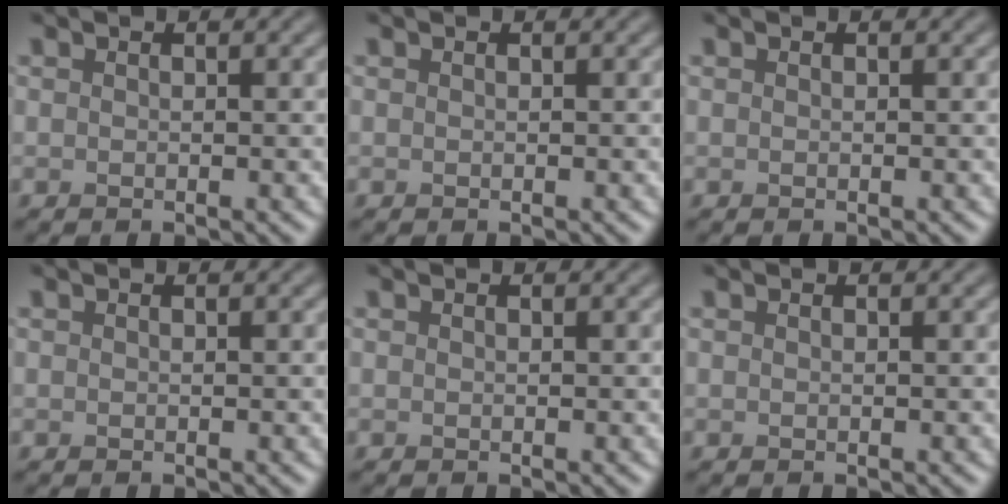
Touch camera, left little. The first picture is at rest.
{"total": 0.0}
{"total": 0.0}
{"total": 0.0}
{"total": 0.0}
{"total": 0.0}